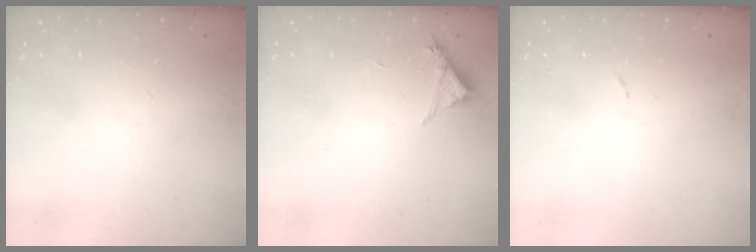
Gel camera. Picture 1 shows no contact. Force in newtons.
{"total": 4.3, "press": 4.2, "slide": 0.4}
{"total": 4.2, "press": 4.1, "slide": 0.7}